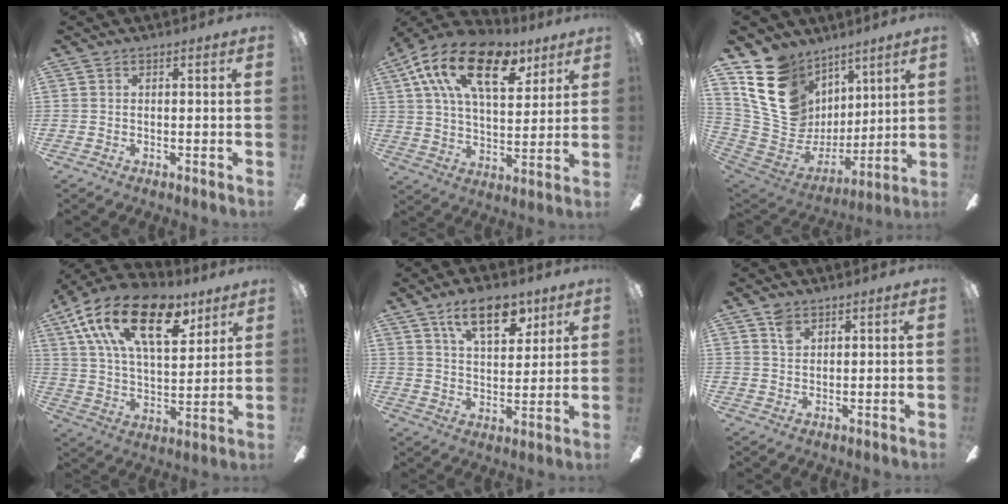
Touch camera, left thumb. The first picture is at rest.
{"total": 20.6, "force": [11.0, 10.2, 14.1], "torque": [-0.241, -0.037, 0.188]}
{"total": 20.2, "force": [8.7, 15.8, 9.2], "torque": [-0.188, -0.040, 0.178]}
{"total": 23.2, "force": [12.5, 11.6, 15.7], "torque": [-0.266, -0.051, 0.215]}
{"total": 13.2, "force": [8.0, 6.4, 8.3], "torque": [-0.119, -0.028, 0.138]}
{"total": 2.9, "force": [2.1, 1.6, 1.2], "torque": [-0.019, -0.005, 0.038]}